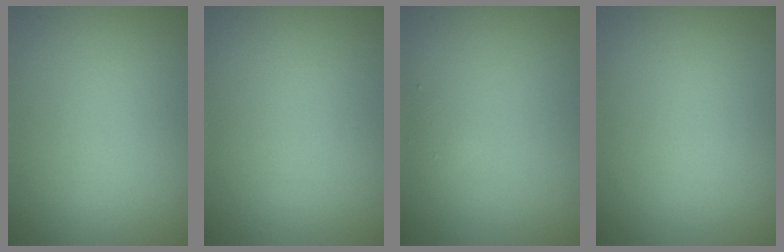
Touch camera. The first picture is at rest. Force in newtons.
{"total": 0.0}
{"total": 0.6, "press": 0.6, "slide": 0.0}
{"total": 0.0}